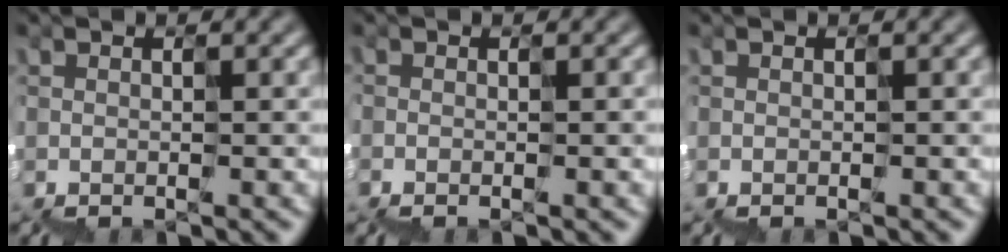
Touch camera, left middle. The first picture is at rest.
{"total": 0.6, "force": [-0.4, 0.1, 0.4], "torque": [-0.008, 0.000, -0.010]}
{"total": 0.0}